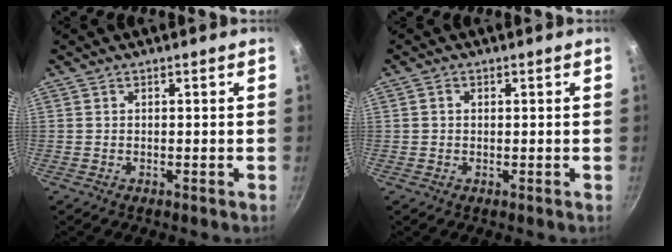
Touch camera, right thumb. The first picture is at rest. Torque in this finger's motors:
{"motor_torque": [0.14, -0.48, -0.16, -0.09, 0.10]}